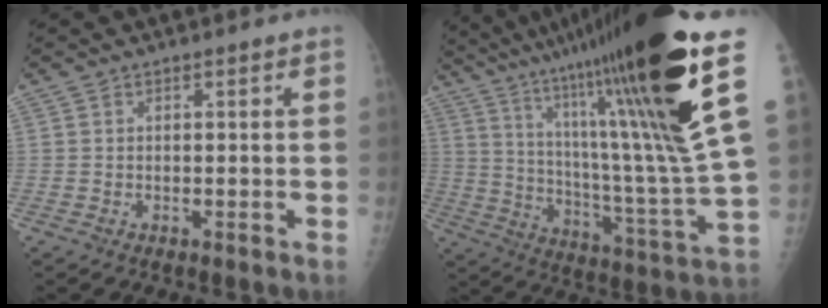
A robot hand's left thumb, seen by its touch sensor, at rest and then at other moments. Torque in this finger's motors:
{"motor_torque": [3.15, 1.85, 2.04, -0.73, 0.71]}